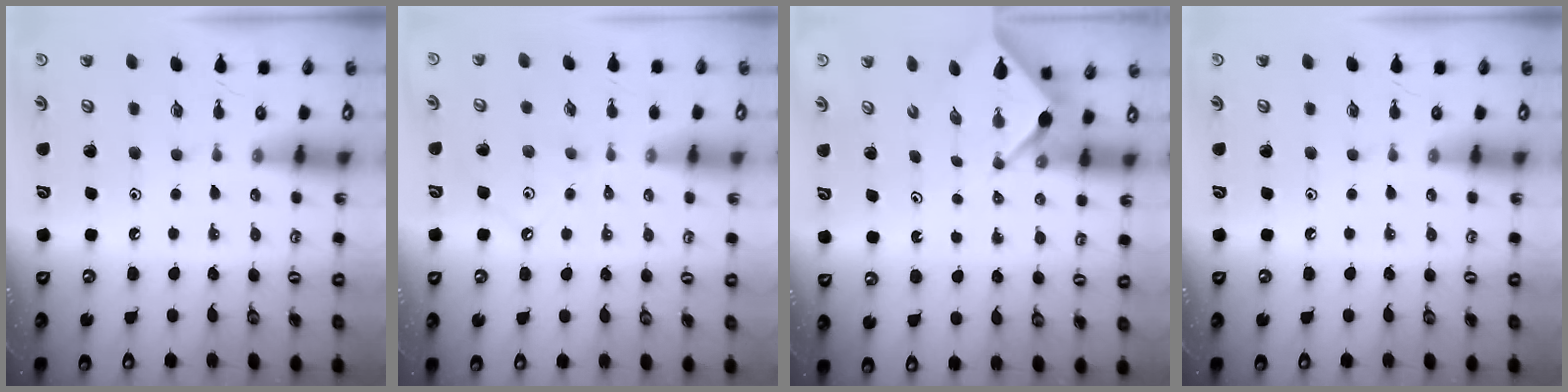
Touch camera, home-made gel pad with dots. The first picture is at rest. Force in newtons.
{"total": 2.1, "press": 2.1, "slide": 0.4}
{"total": 2.5, "press": 2.5, "slide": 0.3}
{"total": 0.0}